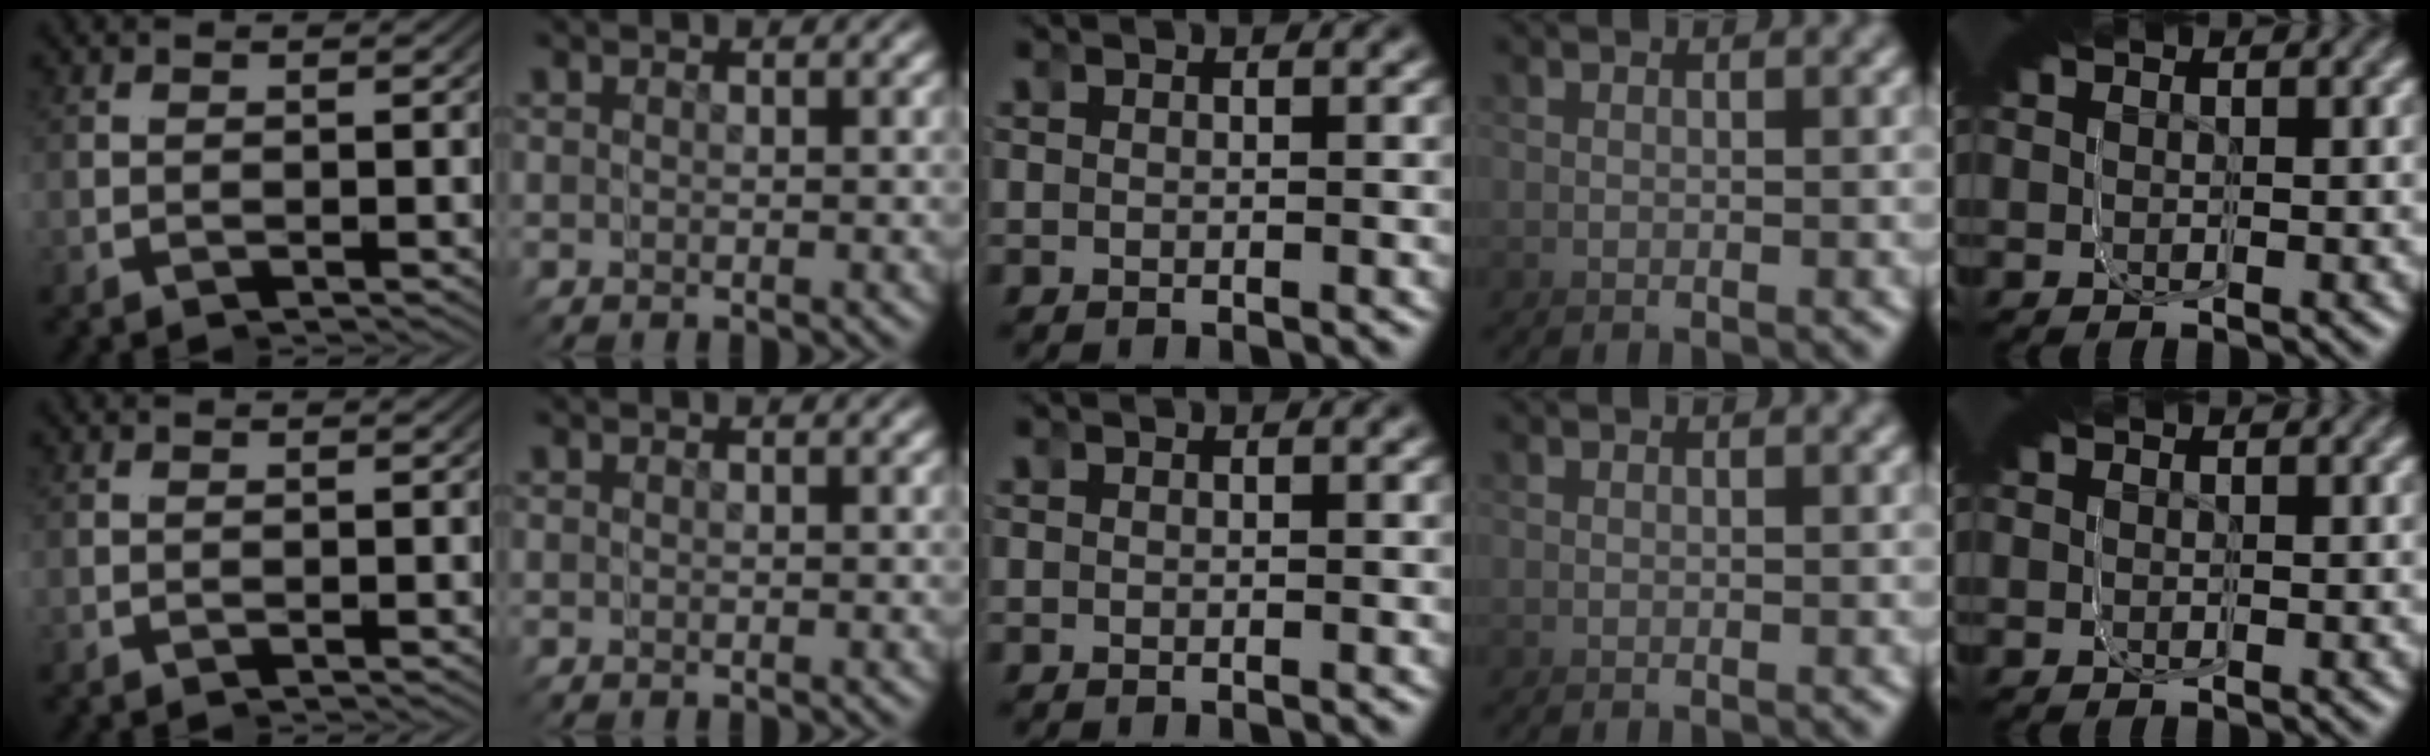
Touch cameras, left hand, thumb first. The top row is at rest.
{}